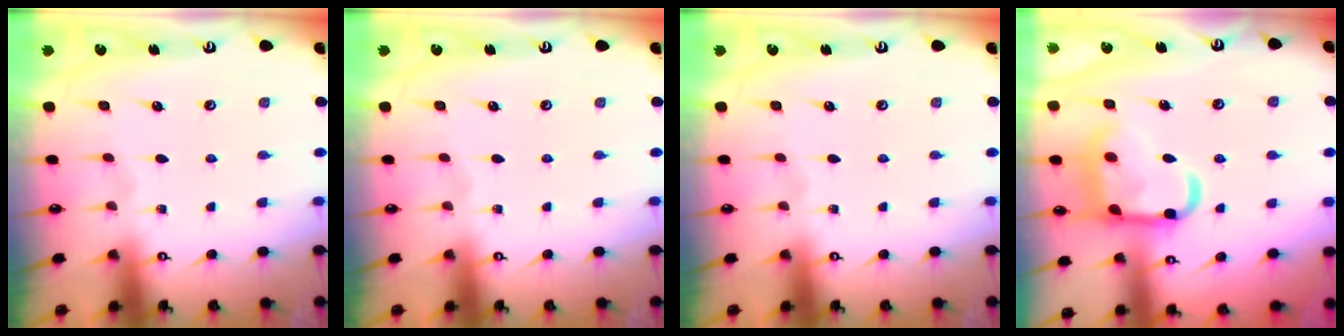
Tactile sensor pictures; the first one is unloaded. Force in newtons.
{"total": 0.0}
{"total": 0.0}
{"total": 18.7, "press": 18.6, "slide": 1.6}